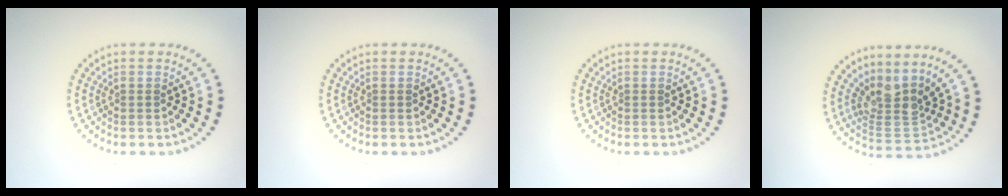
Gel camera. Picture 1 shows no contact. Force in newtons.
{"total": 0.0}
{"total": 0.0}
{"total": 3.8, "press": 2.6, "slide": 2.8}